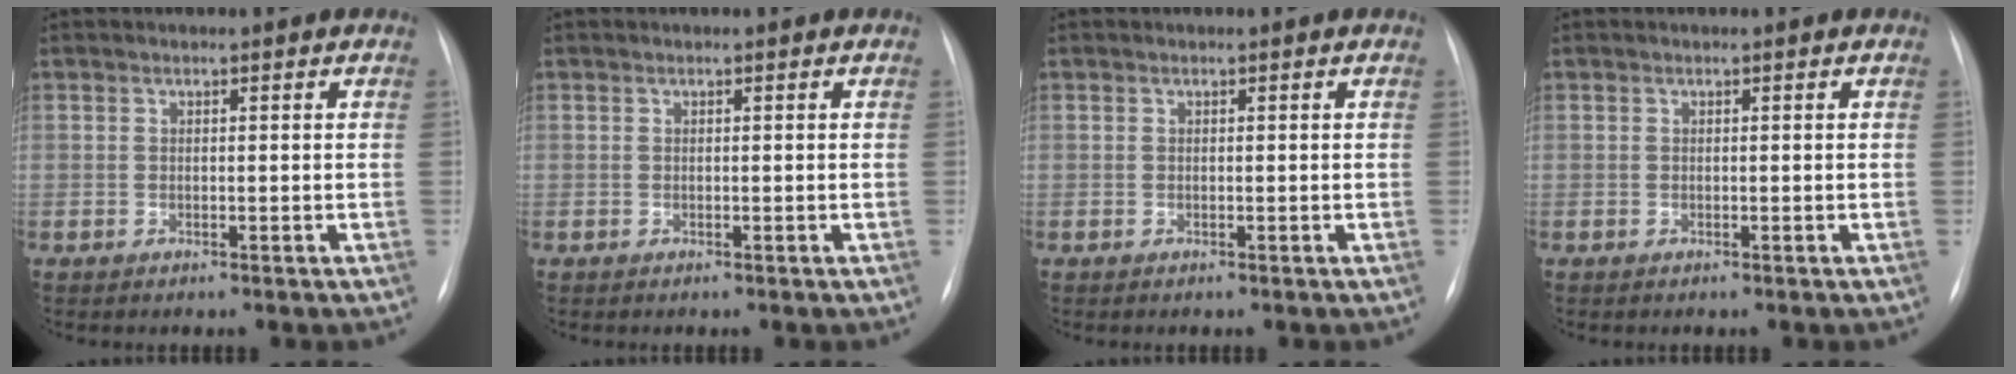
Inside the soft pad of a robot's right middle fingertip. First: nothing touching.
{"total": 0.0}
{"total": 0.0}
{"total": 0.0}